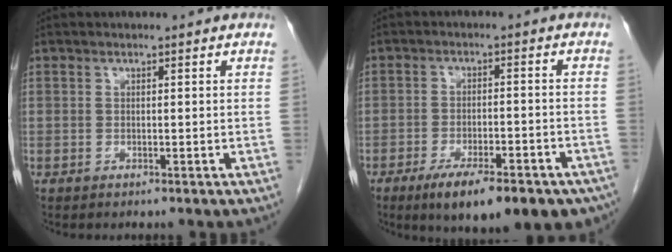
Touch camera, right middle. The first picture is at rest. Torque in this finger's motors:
{"motor_torque": [1.09, -1.05, 0.14, 0.08]}